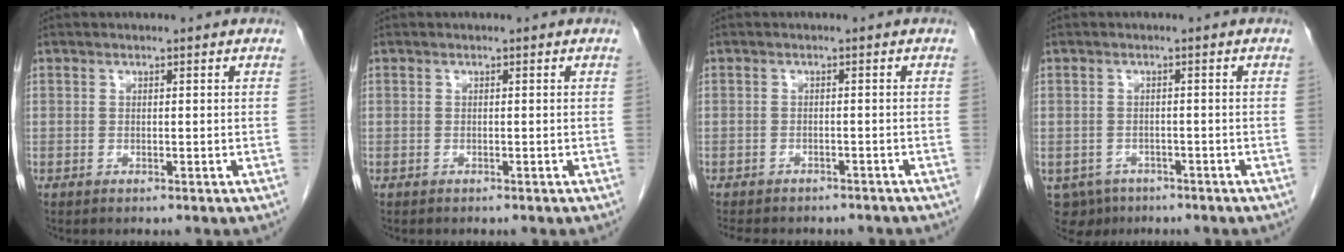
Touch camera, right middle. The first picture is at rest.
{"total": 0.0}
{"total": 10.7, "force": [-9.0, 4.1, 4.0], "torque": [-0.083, -0.001, -0.106]}
{"total": 5.2, "force": [-3.4, 3.8, 0.7], "torque": [-0.011, 0.001, -0.048]}